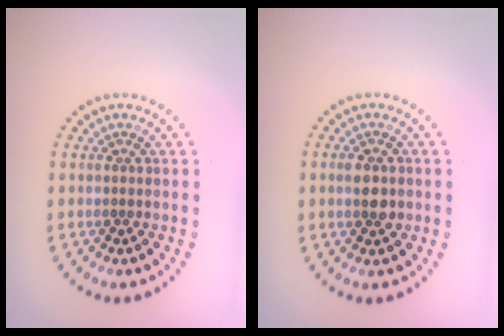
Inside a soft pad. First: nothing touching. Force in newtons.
{"total": 2.6, "press": 2.6, "slide": 0.1}